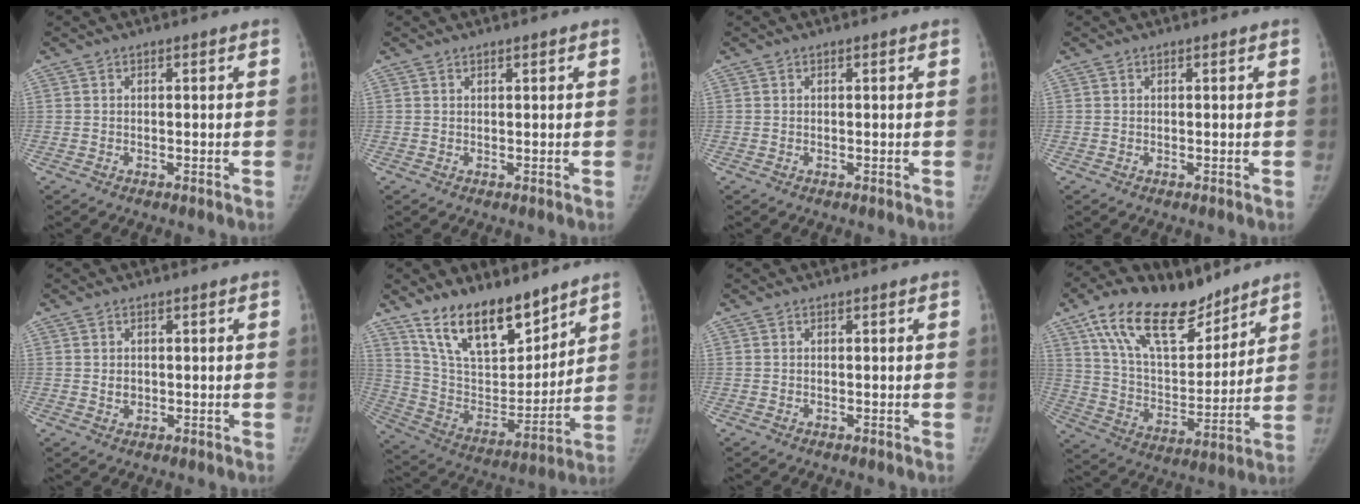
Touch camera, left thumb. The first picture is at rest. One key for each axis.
{"total": 0.5, "fx": 0.4, "fy": 0.0, "fz": 0.3, "tx": -0.006, "ty": -0.003, "tz": 0.009}
{"total": 0.0}
{"total": 0.0}
{"total": 1.7, "fx": 0.2, "fy": 1.4, "fz": 1.0, "tx": -0.012, "ty": -0.002, "tz": 0.008}
{"total": 20.0, "fx": 14.3, "fy": 8.5, "fz": 11.0, "tx": -0.141, "ty": -0.078, "tz": 0.263}
{"total": 0.0}
{"total": 21.1, "fx": 14.2, "fy": 10.0, "fz": 12.0, "tx": -0.175, "ty": -0.054, "tz": 0.258}